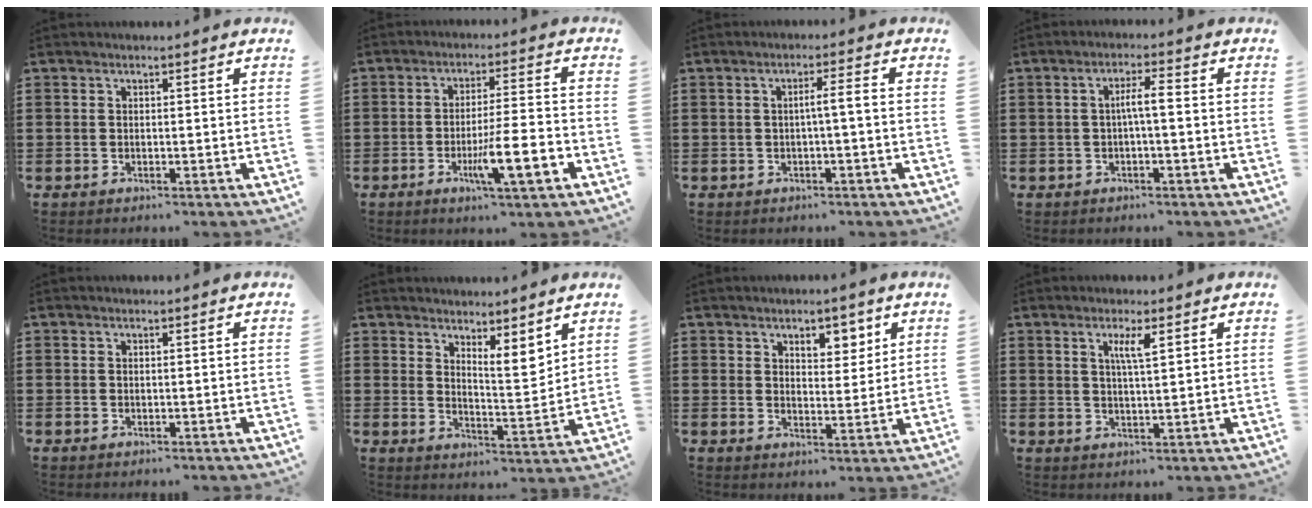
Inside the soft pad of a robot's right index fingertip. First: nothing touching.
{"total": 8.6, "force": [-3.6, 1.0, 7.7], "torque": [-0.127, -0.002, -0.060]}
{"total": 2.7, "force": [-0.5, -0.1, 2.6], "torque": [-0.046, -0.001, -0.012]}
{"total": 3.2, "force": [-0.4, 0.3, 3.1], "torque": [-0.059, 0.003, -0.011]}
{"total": 0.0}
{"total": 4.9, "force": [4.3, 1.0, 2.1], "torque": [-0.038, -0.023, 0.074]}
{"total": 4.3, "force": [2.9, 2.5, 2.1], "torque": [-0.027, 0.001, 0.046]}
{"total": 3.2, "force": [1.4, 0.4, 2.9], "torque": [-0.060, 0.002, 0.020]}